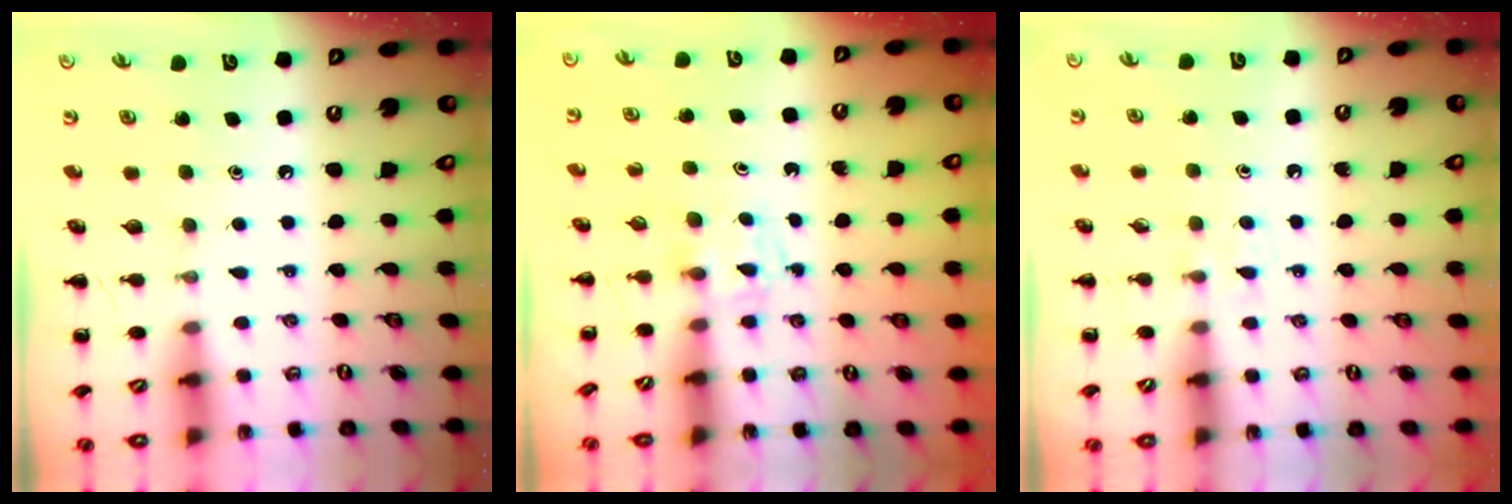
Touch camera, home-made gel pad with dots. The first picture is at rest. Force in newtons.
{"total": 2.4, "press": 2.1, "slide": 1.1}
{"total": 3.1, "press": 2.9, "slide": 1.2}